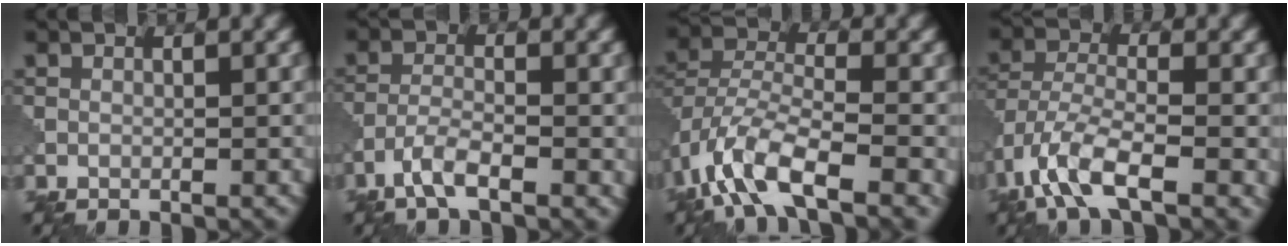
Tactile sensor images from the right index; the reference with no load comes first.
{"total": 3.5, "force": [-2.1, 0.8, 2.7], "torque": [-0.060, 0.001, -0.049]}
{"total": 8.9, "force": [-4.6, 3.6, 6.7], "torque": [-0.132, 0.004, -0.098]}
{"total": 8.2, "force": [-4.3, 2.9, 6.3], "torque": [-0.134, -0.005, -0.092]}